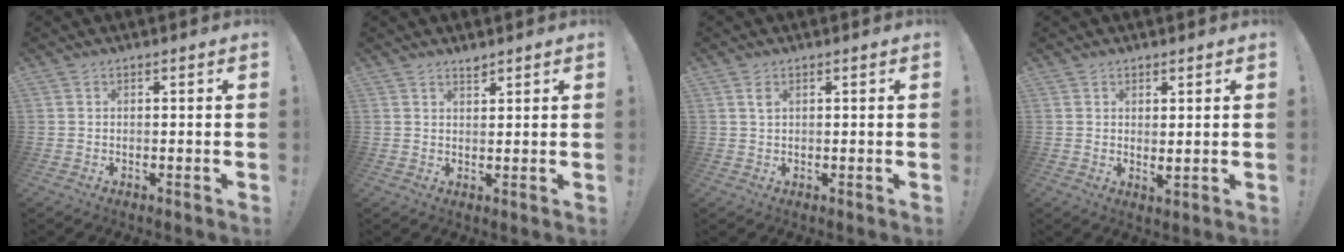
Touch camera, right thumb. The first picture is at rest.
{"total": 2.0, "force": [1.9, 0.5, 0.3], "torque": [0.000, -0.013, 0.033]}
{"total": 1.7, "force": [0.7, 0.8, 1.3], "torque": [-0.022, 0.000, 0.012]}
{"total": 2.2, "force": [1.7, 0.6, 1.3], "torque": [-0.011, -0.016, 0.028]}